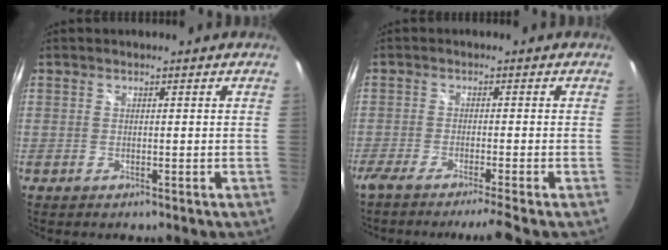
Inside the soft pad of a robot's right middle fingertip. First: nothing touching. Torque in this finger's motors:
{"motor_torque": [0.16, -0.15, 0.11, 0.05]}